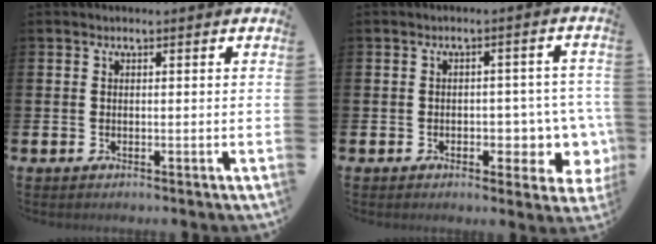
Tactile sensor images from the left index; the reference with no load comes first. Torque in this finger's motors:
{"motor_torque": [0.21, -0.06, 0.30, 0.03]}